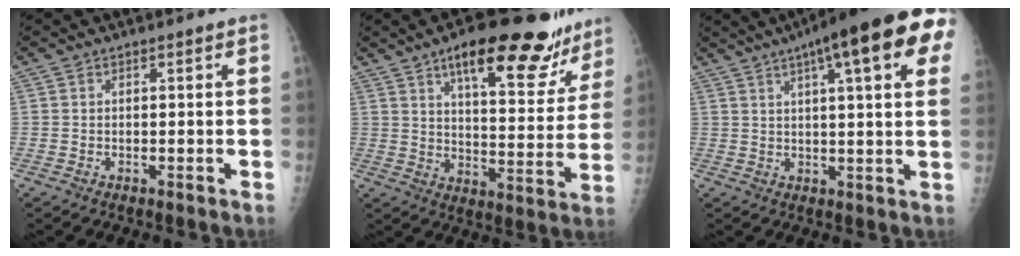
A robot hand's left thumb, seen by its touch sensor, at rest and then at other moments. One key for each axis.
{"total": 21.5, "fx": 14.3, "fy": 7.8, "fz": 14.0, "tx": -0.144, "ty": -0.053, "tz": 0.200}
{"total": 21.6, "fx": 10.0, "fy": 4.6, "fz": 18.6, "tx": -0.259, "ty": 0.016, "tz": 0.125}